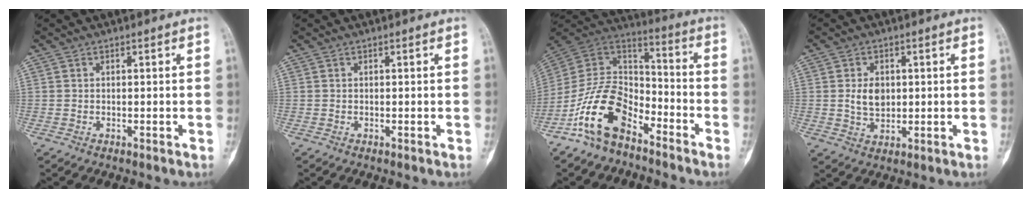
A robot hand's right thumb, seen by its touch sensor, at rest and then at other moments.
{"total": 0.0}
{"total": 15.6, "force": [-9.4, 8.5, 9.0], "torque": [-0.156, 0.086, -0.187]}
{"total": 5.0, "force": [0.6, 3.6, 3.5], "torque": [-0.050, -0.006, 0.016]}